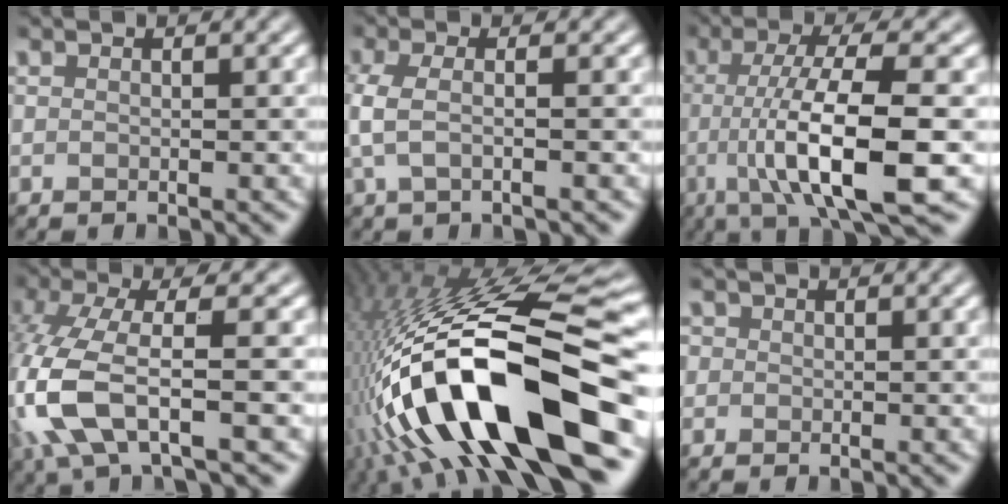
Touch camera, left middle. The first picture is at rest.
{"total": 2.9, "force": [-0.2, 0.9, 2.8], "torque": [-0.060, -0.002, -0.010]}
{"total": 9.8, "force": [-1.9, 2.2, 9.4], "torque": [-0.144, -0.001, -0.036]}
{"total": 7.5, "force": [-2.8, 2.2, 6.6], "torque": [-0.167, -0.005, -0.062]}
{"total": 17.0, "force": [-6.4, 5.8, 14.6], "torque": [-0.268, 0.021, -0.105]}
{"total": 1.5, "force": [0.5, 1.4, 0.4], "torque": [0.001, 0.006, -0.008]}